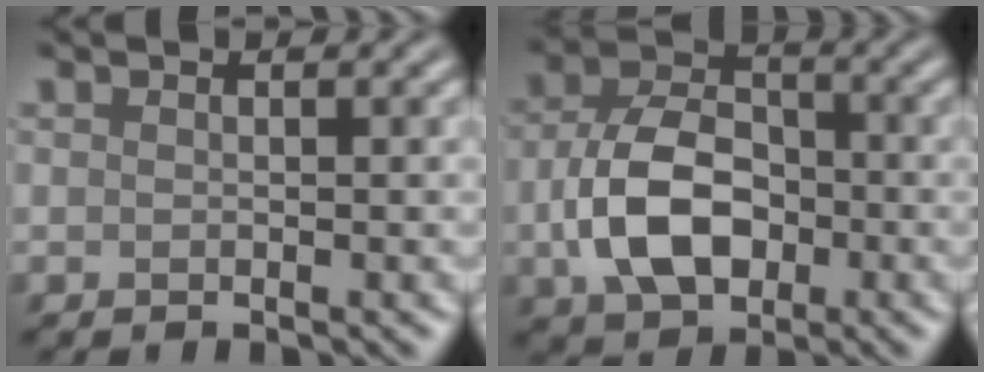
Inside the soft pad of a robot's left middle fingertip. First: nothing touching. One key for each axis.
{"total": 7.3, "fx": -1.6, "fy": 4.9, "fz": 5.1, "tx": -0.104, "ty": 0.005, "tz": -0.034}